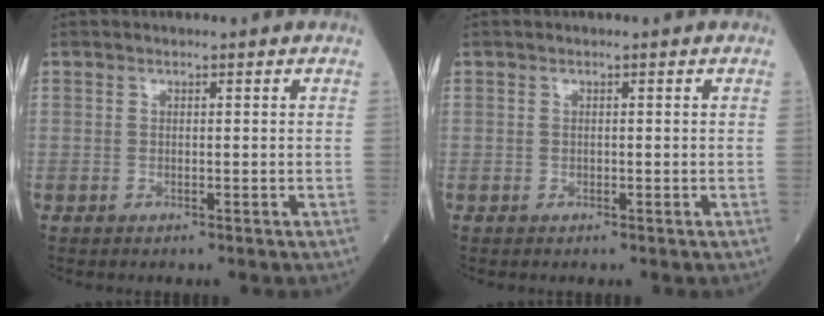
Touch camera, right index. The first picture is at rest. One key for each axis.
{"total": 0.0}